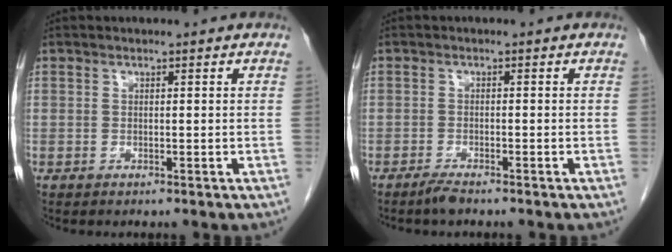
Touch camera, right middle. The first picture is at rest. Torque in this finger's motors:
{"motor_torque": [0.05, 0.03, 0.02, 0.01]}